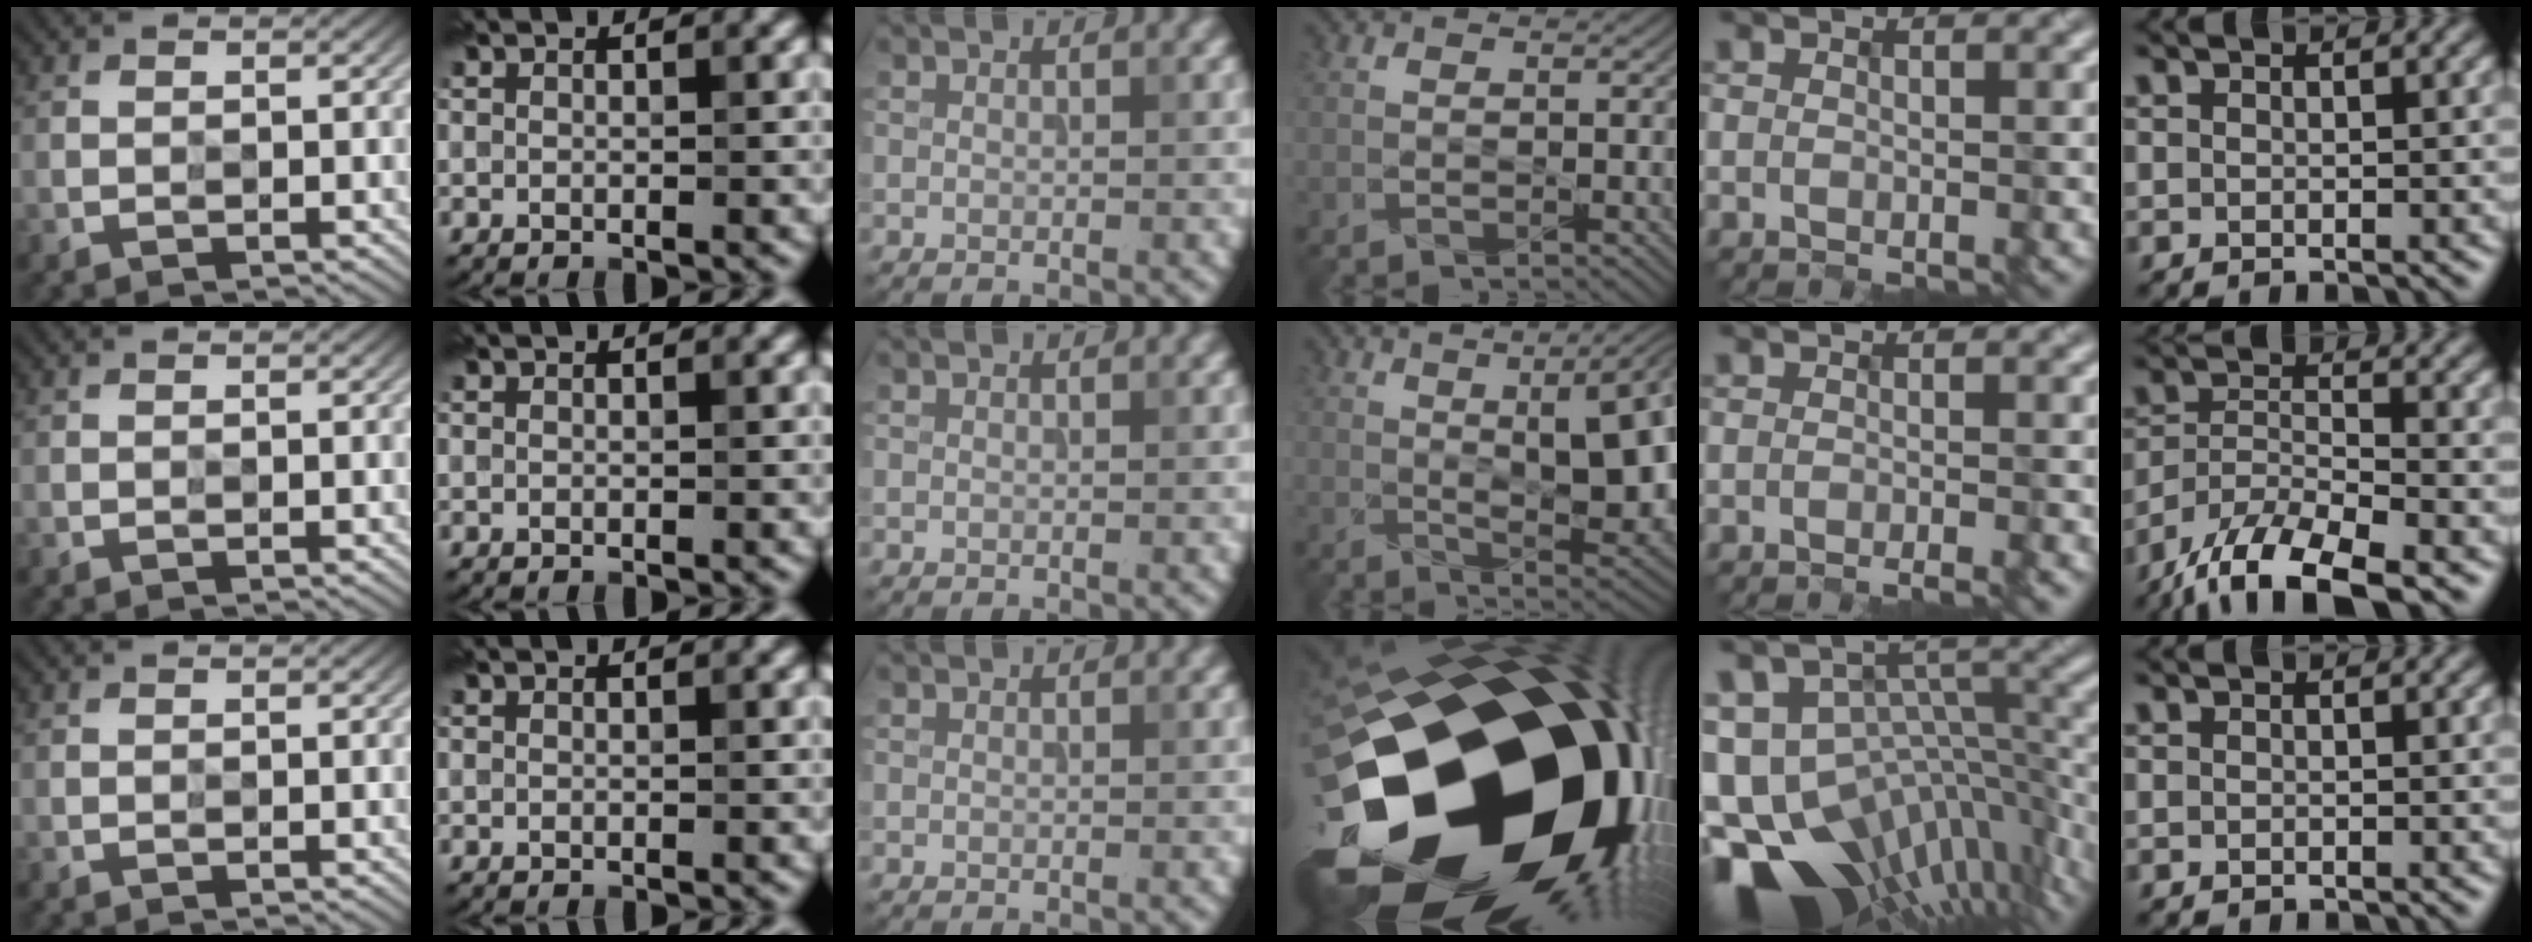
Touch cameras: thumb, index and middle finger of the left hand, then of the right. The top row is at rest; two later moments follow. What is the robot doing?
{"motion": "insert", "object": "power strip"}